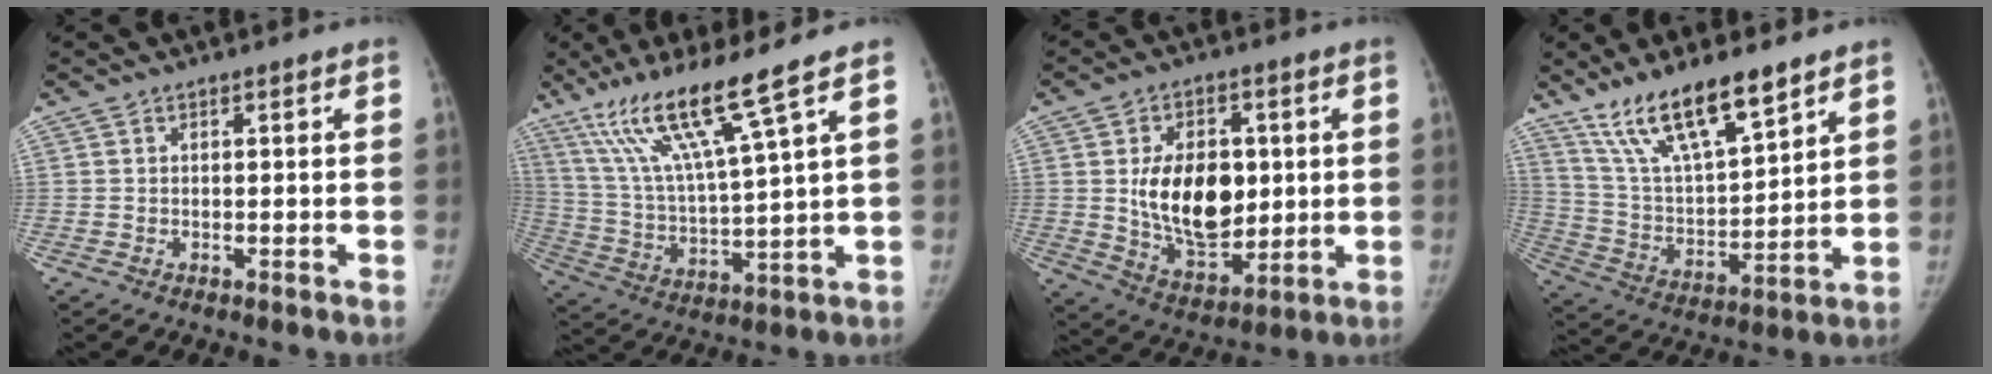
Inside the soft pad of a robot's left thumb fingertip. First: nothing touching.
{"total": 15.2, "force": [9.7, -0.3, 11.7], "torque": [-0.218, -0.045, 0.189]}
{"total": 15.8, "force": [1.5, 10.0, 12.2], "torque": [-0.149, -0.020, 0.038]}
{"total": 16.9, "force": [11.9, 4.9, 11.1], "torque": [-0.174, -0.056, 0.232]}